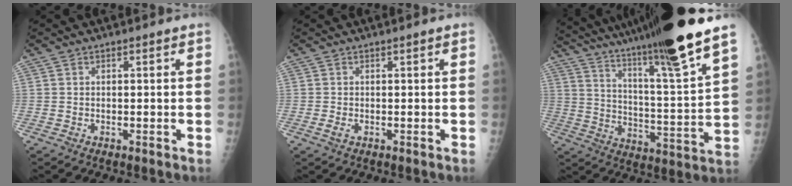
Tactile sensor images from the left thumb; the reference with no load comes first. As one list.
[{"total": 1.1, "force": [-0.1, 0.5, 1.0], "torque": [-0.019, 0.009, 0.003]}, {"total": 26.7, "force": [21.0, 1.0, 16.5], "torque": [-0.266, -0.102, 0.325]}]